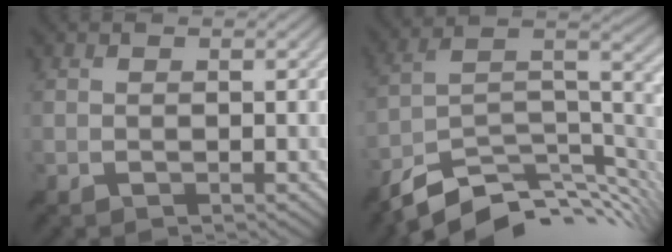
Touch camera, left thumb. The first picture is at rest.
{"total": 11.6, "force": [-7.8, 4.4, 7.4], "torque": [-0.148, 0.000, -0.133]}